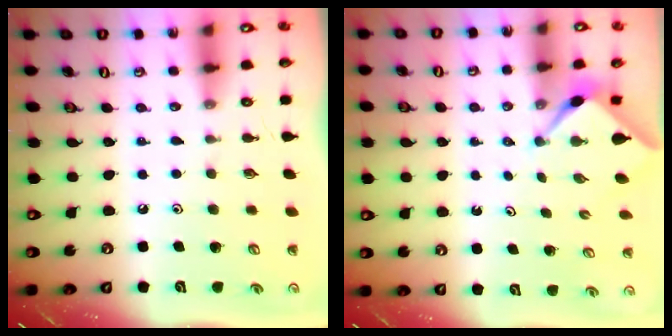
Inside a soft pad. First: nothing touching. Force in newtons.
{"total": 2.4, "press": 2.4, "slide": 0.1}